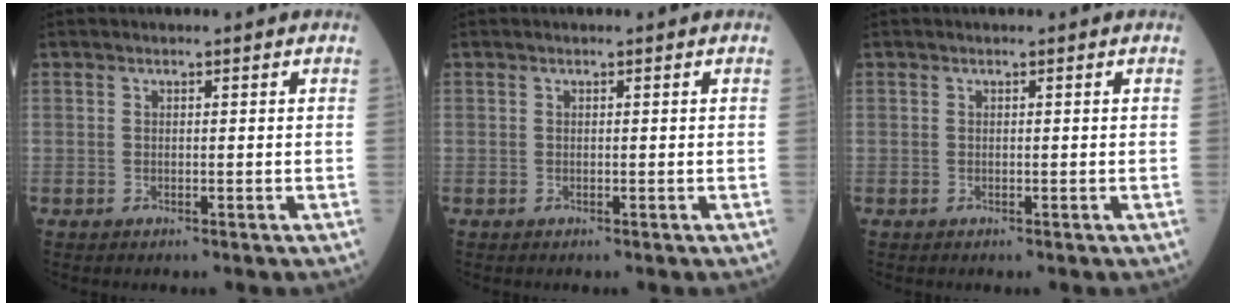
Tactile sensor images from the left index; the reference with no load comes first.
{"total": 0.0}
{"total": 0.0}